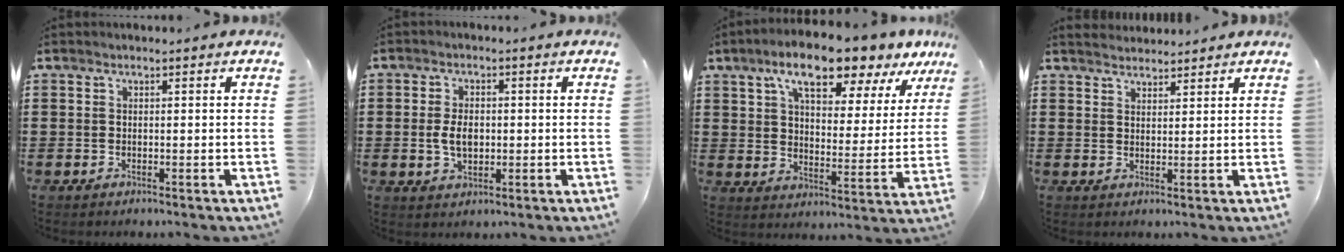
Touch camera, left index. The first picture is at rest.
{"total": 4.5, "force": [-0.1, 2.7, 3.6], "torque": [-0.070, 0.002, -0.006]}
{"total": 10.7, "force": [8.4, 2.5, 6.3], "torque": [-0.121, -0.036, 0.141]}
{"total": 2.3, "force": [2.3, 0.4, -0.3], "torque": [-0.001, -0.003, 0.045]}